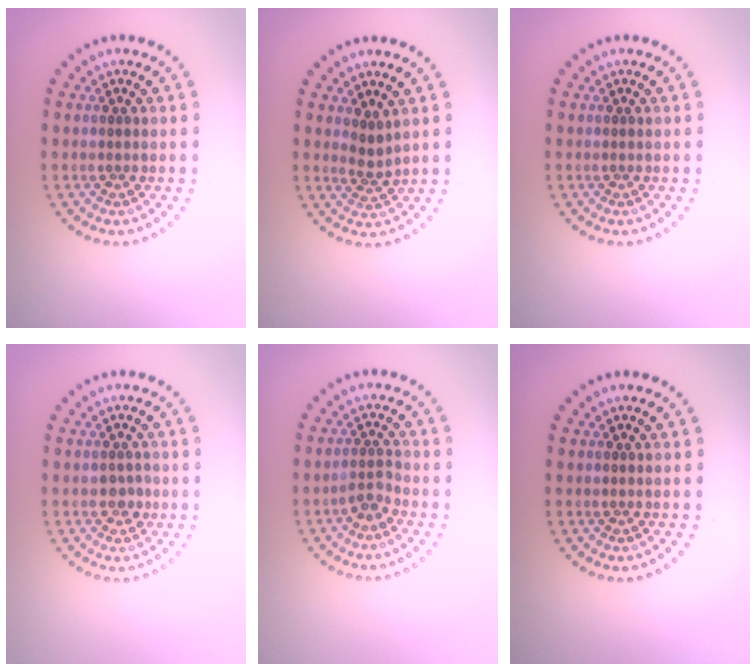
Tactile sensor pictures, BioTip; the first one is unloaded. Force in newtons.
{"total": 1.9, "press": 1.3, "slide": 1.3}
{"total": 0.0}
{"total": 1.5, "press": 1.5, "slide": 0.2}
{"total": 1.6, "press": 1.3, "slide": 0.9}
{"total": 0.0}